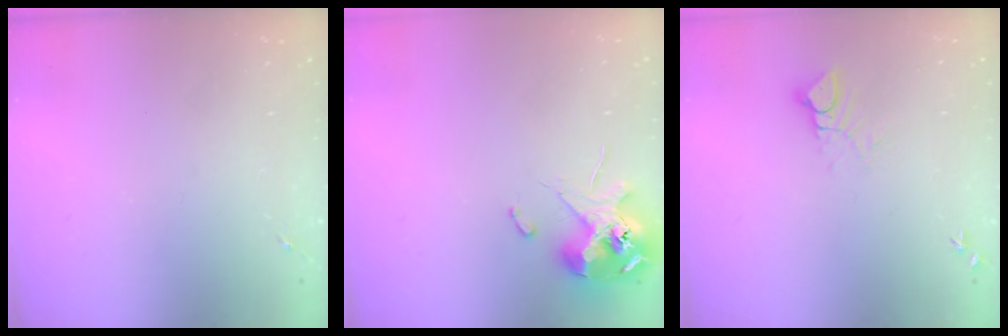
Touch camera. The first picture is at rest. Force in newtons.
{"total": 12.1, "press": 11.9, "slide": 1.8}
{"total": 5.0, "press": 5.0, "slide": 0.2}